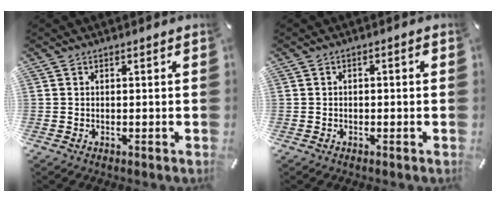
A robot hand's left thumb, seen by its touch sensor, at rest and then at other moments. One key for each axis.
{"total": 1.4, "fx": -0.3, "fy": 0.6, "fz": 1.2, "tx": -0.023, "ty": 0.004, "tz": -0.008}